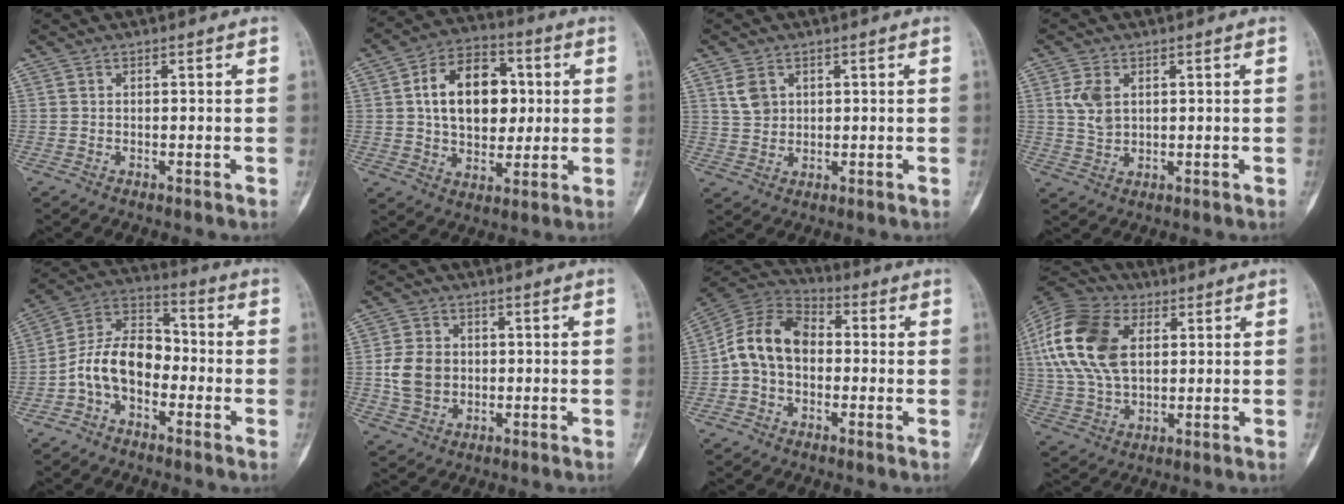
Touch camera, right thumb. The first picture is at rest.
{"total": 16.5, "force": [2.7, 11.0, 12.0], "torque": [-0.151, 0.009, 0.042]}
{"total": 4.5, "force": [1.9, 3.3, 2.3], "torque": [-0.032, -0.005, 0.045]}
{"total": 5.1, "force": [1.6, 3.2, 3.7], "torque": [-0.071, -0.004, 0.038]}
{"total": 11.9, "force": [-3.5, 7.7, 8.3], "torque": [-0.134, 0.057, -0.080]}
{"total": 8.1, "force": [-0.2, 6.6, 4.7], "torque": [-0.071, 0.004, -0.002]}
{"total": 12.6, "force": [-0.6, 9.1, 8.7], "torque": [-0.143, 0.038, -0.026]}
{"total": 20.0, "force": [4.6, 12.7, 14.7], "torque": [-0.301, 0.004, 0.081]}